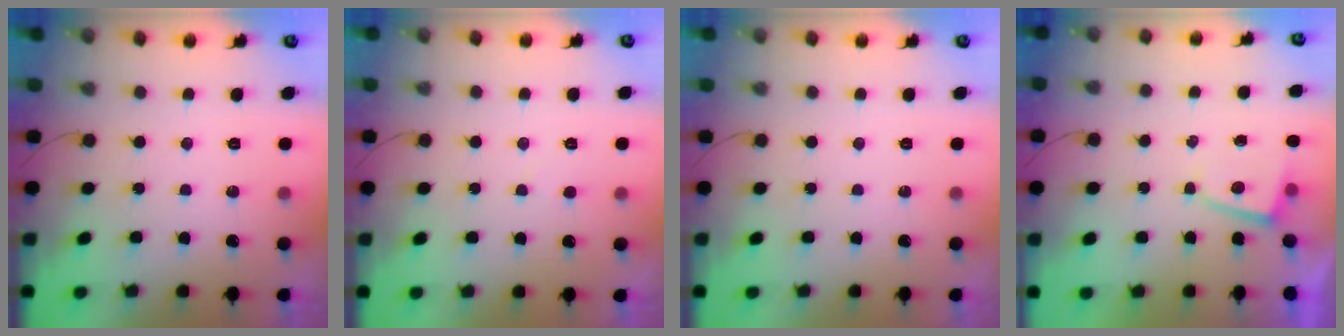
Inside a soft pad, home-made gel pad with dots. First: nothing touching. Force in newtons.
{"total": 2.3, "press": 2.3, "slide": 0.3}
{"total": 0.0}
{"total": 2.0, "press": 2.0, "slide": 0.3}